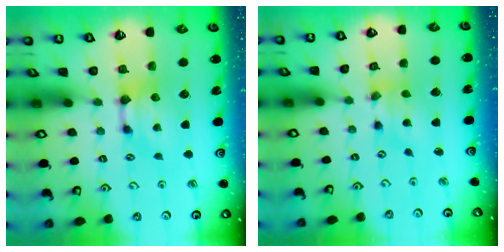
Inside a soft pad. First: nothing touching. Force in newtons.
{"total": 2.3, "press": 2.0, "slide": 1.2}